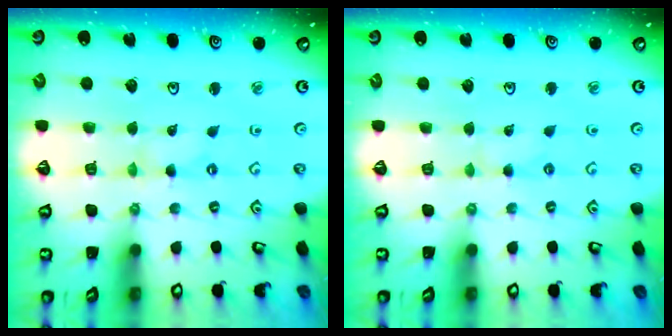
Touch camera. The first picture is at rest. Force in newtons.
{"total": 1.2, "press": 1.2, "slide": 0.2}